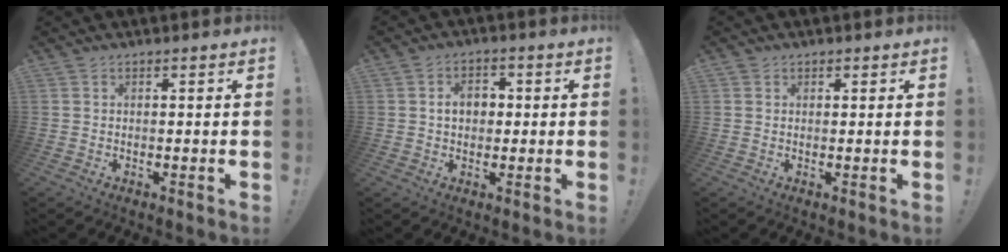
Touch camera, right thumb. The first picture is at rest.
{"total": 5.8, "force": [0.4, 4.5, 3.8], "torque": [-0.053, 0.006, 0.003]}
{"total": 1.0, "force": [0.6, 0.8, 0.1], "torque": [0.002, -0.001, 0.011]}